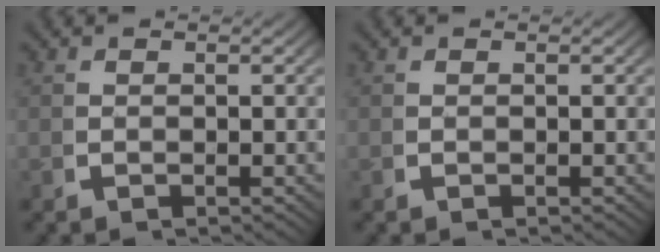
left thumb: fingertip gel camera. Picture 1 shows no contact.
{"total": 0.0}